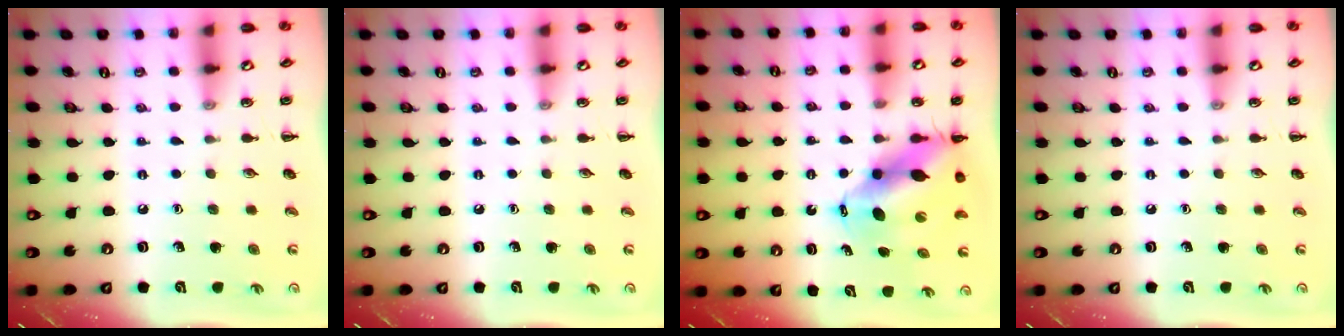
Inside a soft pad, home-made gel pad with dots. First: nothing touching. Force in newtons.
{"total": 0.0}
{"total": 10.3, "press": 10.0, "slide": 2.6}
{"total": 0.0}